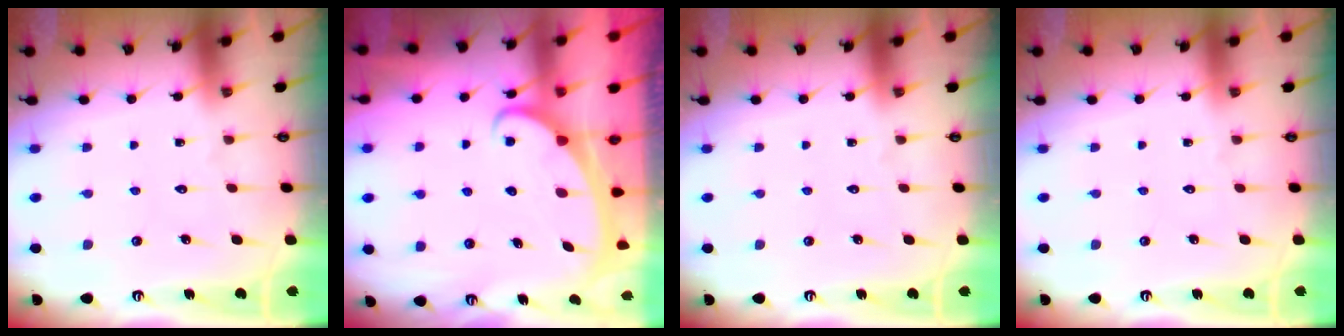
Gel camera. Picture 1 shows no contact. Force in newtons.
{"total": 2.3, "press": 2.2, "slide": 0.3}
{"total": 0.0}
{"total": 0.0}